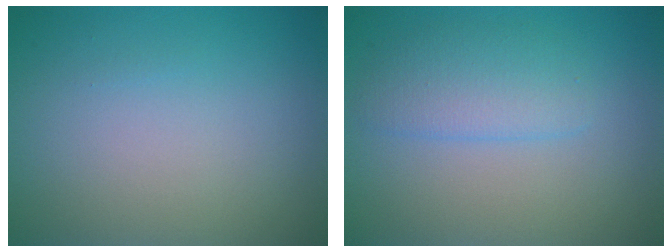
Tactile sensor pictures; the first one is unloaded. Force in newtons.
{"total": 2.8, "press": 2.8, "slide": 0.1}